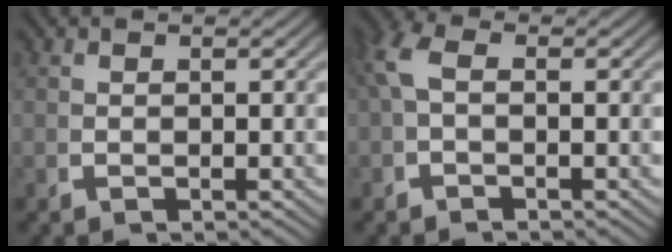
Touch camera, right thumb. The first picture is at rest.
{"total": 1.8, "force": [0.0, 1.0, 1.5], "torque": [-0.038, 0.002, 0.000]}